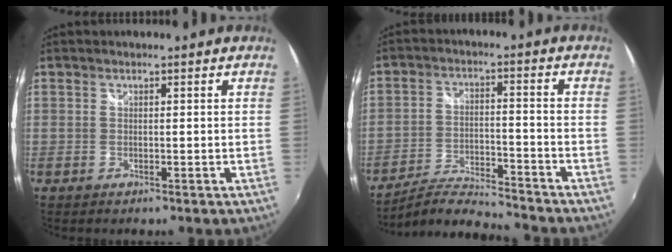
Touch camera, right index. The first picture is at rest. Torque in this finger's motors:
{"motor_torque": [-0.71, -0.10, -0.61, -0.04]}